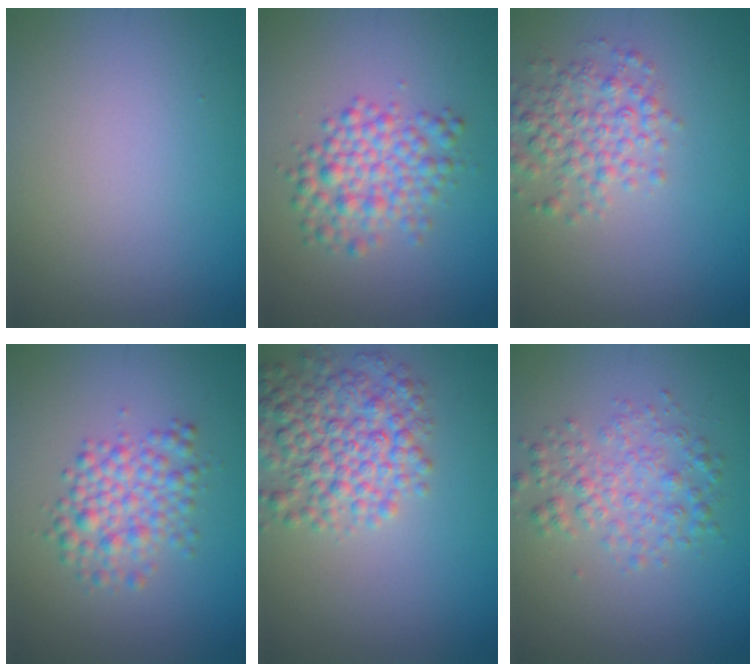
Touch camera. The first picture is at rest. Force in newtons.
{"total": 4.0, "press": 4.0, "slide": 0.1}
{"total": 3.7, "press": 3.7, "slide": 0.1}
{"total": 3.6, "press": 3.6, "slide": 0.1}
{"total": 6.0, "press": 6.0, "slide": 0.2}
{"total": 3.1, "press": 3.1, "slide": 0.0}